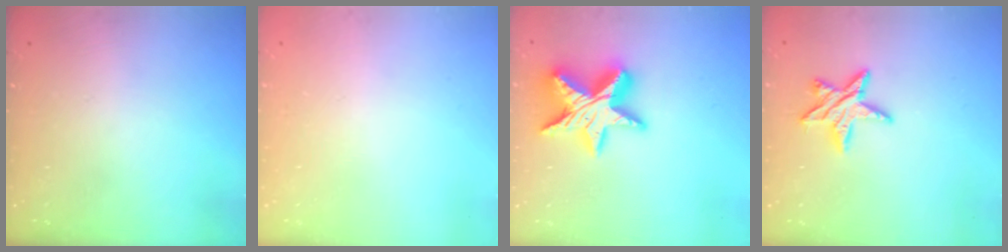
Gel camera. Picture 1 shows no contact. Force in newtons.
{"total": 0.0}
{"total": 17.4, "press": 17.4, "slide": 1.2}
{"total": 9.3, "press": 9.2, "slide": 0.7}